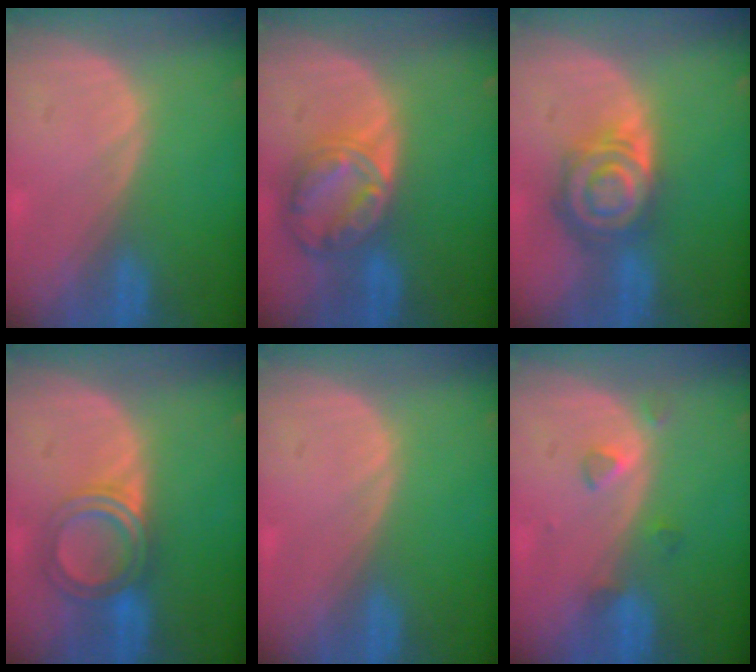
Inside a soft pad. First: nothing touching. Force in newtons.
{"total": 8.3, "press": 7.1, "slide": 4.4}
{"total": 8.2, "press": 7.2, "slide": 4.0}
{"total": 5.3, "press": 5.2, "slide": 0.4}
{"total": 0.0}
{"total": 2.5, "press": 2.3, "slide": 0.9}